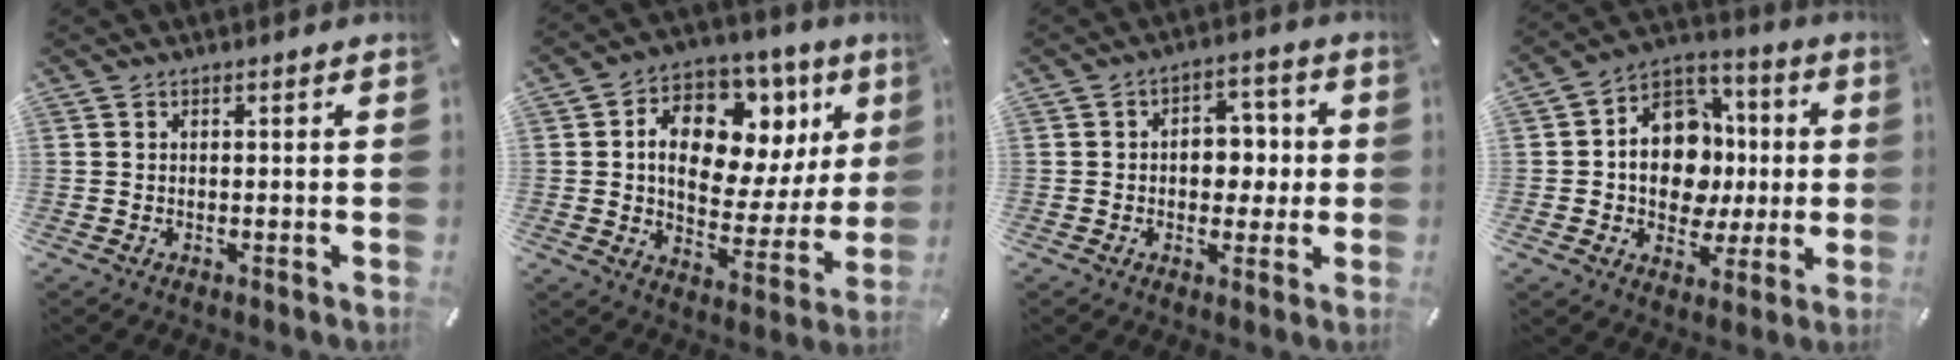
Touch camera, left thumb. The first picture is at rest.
{"total": 15.7, "force": [6.2, 10.5, 9.8], "torque": [-0.147, -0.042, 0.110]}
{"total": 8.0, "force": [-0.1, 6.0, 5.3], "torque": [-0.064, 0.005, -0.006]}
{"total": 15.7, "force": [-0.4, 12.7, 9.2], "torque": [-0.160, 0.009, 0.000]}